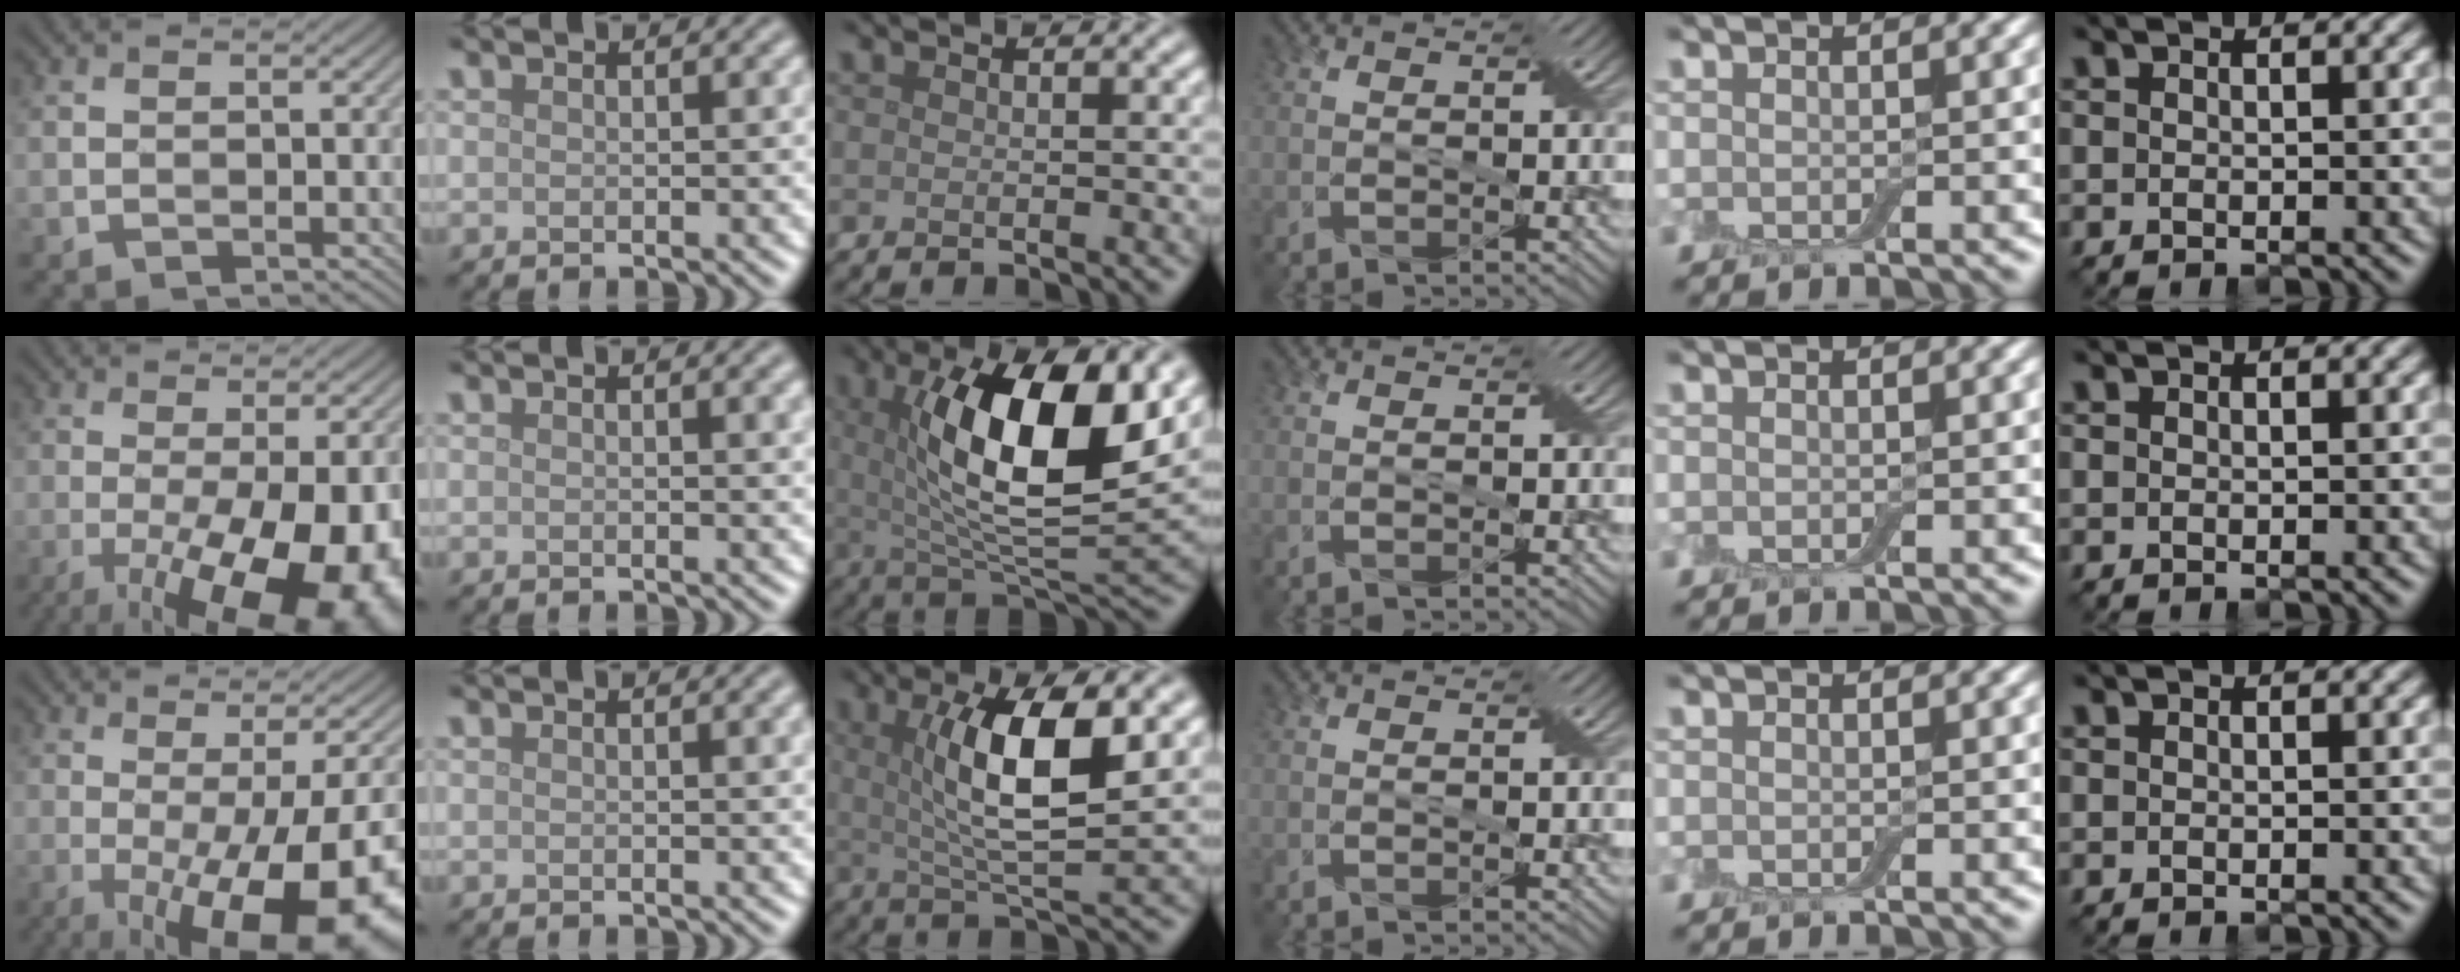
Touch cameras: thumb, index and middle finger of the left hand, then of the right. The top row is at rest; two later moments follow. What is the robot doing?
{"motion": "pour", "object": "bottle"}